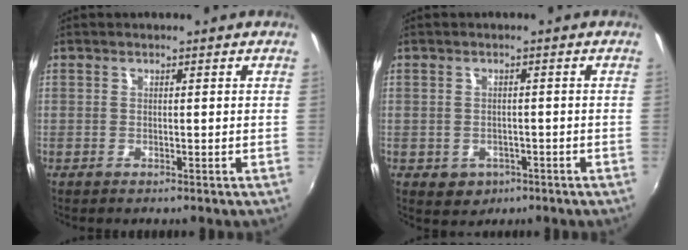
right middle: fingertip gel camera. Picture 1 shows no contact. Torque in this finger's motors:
{"motor_torque": [0.46, -0.36, -0.01, 0.01]}